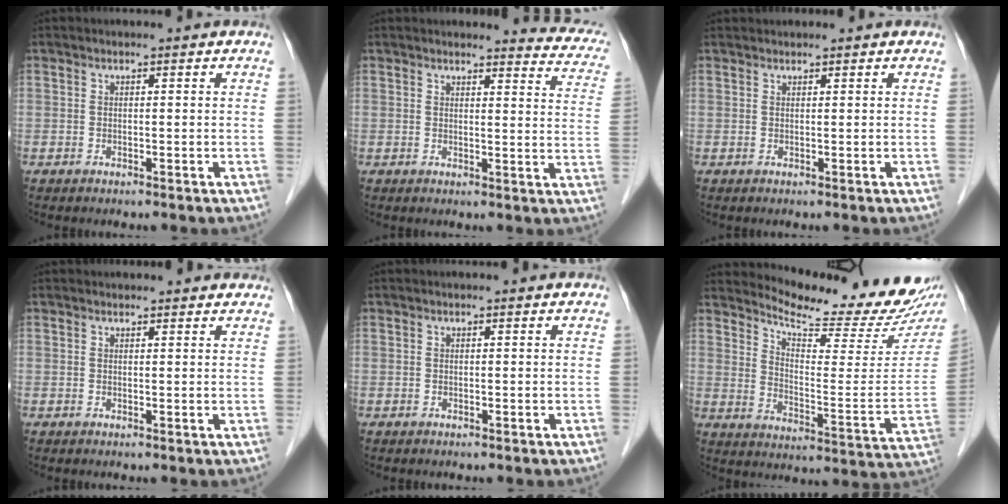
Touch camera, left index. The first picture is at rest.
{"total": 11.5, "force": [11.2, 2.1, 1.2], "torque": [0.029, -0.060, 0.088]}
{"total": 1.3, "force": [1.2, 0.4, 0.1], "torque": [0.006, 0.014, 0.021]}
{"total": 4.1, "force": [3.8, 1.5, 0.9], "torque": [0.003, 0.011, 0.041]}
{"total": 0.0}
{"total": 19.5, "force": [18.2, 1.1, 6.9], "torque": [-0.105, -0.091, 0.243]}